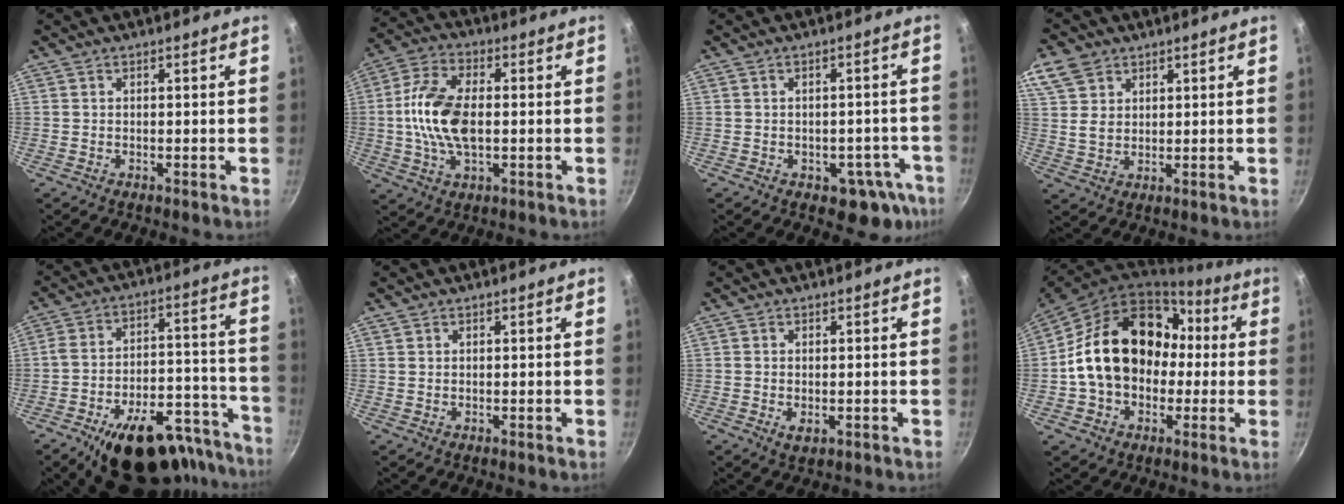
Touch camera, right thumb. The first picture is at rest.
{"total": 12.8, "force": [-0.3, 7.0, 10.7], "torque": [-0.204, 0.022, -0.016]}
{"total": 7.0, "force": [-3.4, 4.9, 3.6], "torque": [0.011, 0.044, -0.021]}
{"total": 9.2, "force": [5.0, 6.6, 4.0], "torque": [-0.064, -0.010, 0.097]}
{"total": 27.3, "force": [-18.2, 12.8, 15.8], "torque": [-0.169, 0.103, -0.249]}
{"total": 0.5, "force": [0.4, 0.4, 0.1], "torque": [0.001, -0.002, 0.005]}
{"total": 2.0, "force": [-0.3, 1.2, 1.5], "torque": [-0.026, -0.007, -0.003]}
{"total": 21.8, "force": [0.9, 16.6, 14.1], "torque": [-0.222, 0.062, 0.018]}